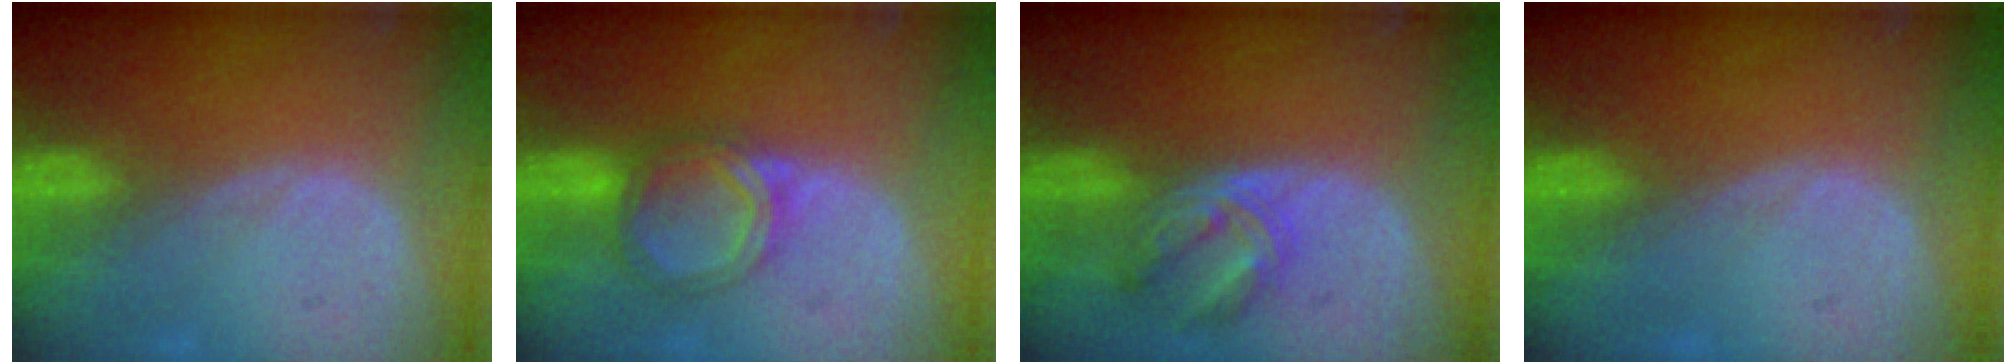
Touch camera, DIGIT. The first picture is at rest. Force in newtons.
{"total": 5.3, "press": 5.1, "slide": 1.5}
{"total": 5.4, "press": 5.1, "slide": 1.8}
{"total": 0.0}